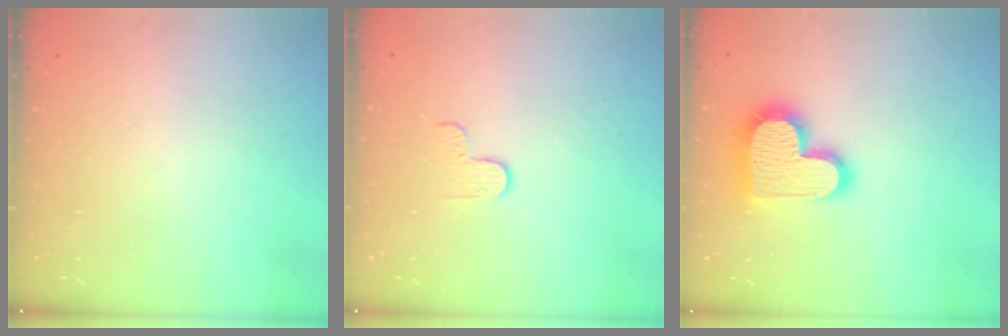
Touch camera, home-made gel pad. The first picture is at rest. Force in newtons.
{"total": 2.7, "press": 2.6, "slide": 0.4}
{"total": 17.7, "press": 17.6, "slide": 1.3}